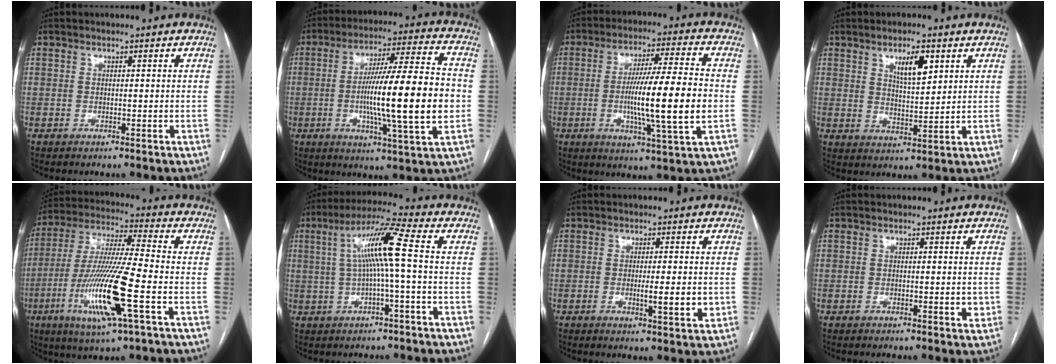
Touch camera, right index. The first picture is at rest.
{"total": 18.7, "force": [-2.0, 0.7, 18.6], "torque": [-0.309, 0.000, -0.036]}
{"total": 15.2, "force": [-1.8, 0.1, 15.1], "torque": [-0.259, -0.007, -0.035]}
{"total": 6.0, "force": [3.1, 1.7, 4.9], "torque": [-0.085, -0.003, 0.055]}
{"total": 17.2, "force": [-5.5, 0.6, 16.3], "torque": [-0.335, -0.022, -0.102]}
{"total": 9.4, "force": [0.8, -0.5, 9.3], "torque": [-0.173, 0.022, 0.014]}
{"total": 4.7, "force": [-0.7, 0.6, 4.6], "torque": [-0.073, -0.009, -0.008]}
{"total": 1.6, "force": [-0.2, 0.5, 1.5], "torque": [-0.023, -0.004, -0.001]}